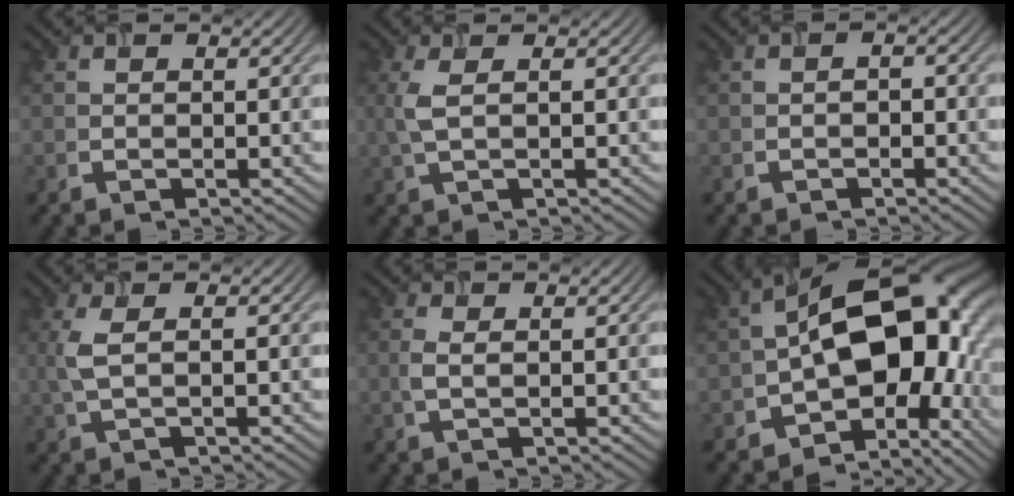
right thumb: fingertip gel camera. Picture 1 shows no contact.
{"total": 3.0, "force": [0.4, 0.8, 2.8], "torque": [-0.070, 0.006, 0.008]}
{"total": 1.1, "force": [-0.6, 0.6, 0.7], "torque": [-0.012, 0.003, -0.013]}
{"total": 3.4, "force": [0.5, 0.9, 3.2], "torque": [-0.080, 0.006, 0.010]}
{"total": 1.8, "force": [0.3, 0.6, 1.7], "torque": [-0.045, 0.004, 0.005]}
{"total": 16.9, "force": [-0.9, 10.7, 13.1], "torque": [-0.184, -0.012, -0.013]}